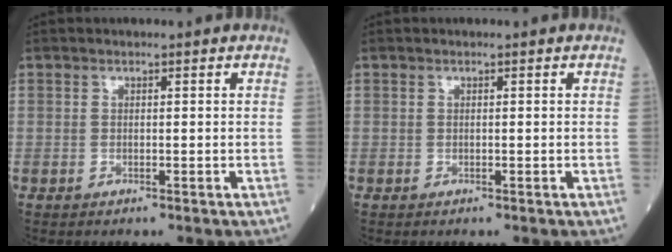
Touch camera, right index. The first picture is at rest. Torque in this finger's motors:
{"motor_torque": [0.17, -0.11, 0.00, 0.00]}